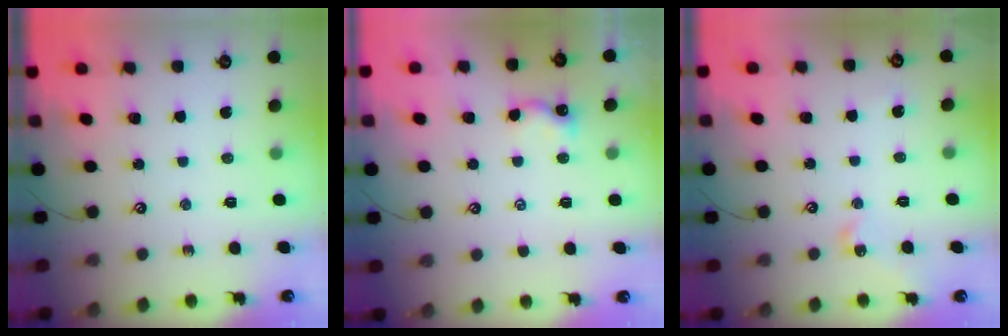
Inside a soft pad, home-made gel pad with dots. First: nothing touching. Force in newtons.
{"total": 1.0, "press": 1.0, "slide": 0.2}
{"total": 4.0, "press": 4.0, "slide": 0.3}